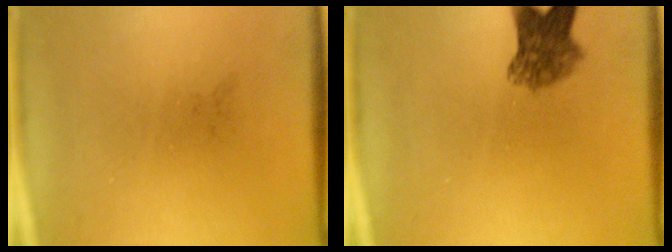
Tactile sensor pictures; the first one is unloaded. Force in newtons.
{"total": 5.4}